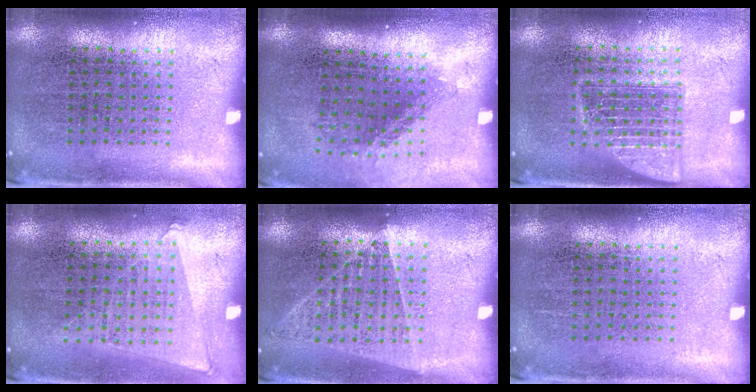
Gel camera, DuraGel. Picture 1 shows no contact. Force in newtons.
{"total": 1.4, "press": 1.0, "slide": 1.0}
{"total": 2.1, "press": 2.0, "slide": 0.3}
{"total": 1.1, "press": 1.0, "slide": 0.5}
{"total": 1.2, "press": 1.1, "slide": 0.1}
{"total": 0.0}